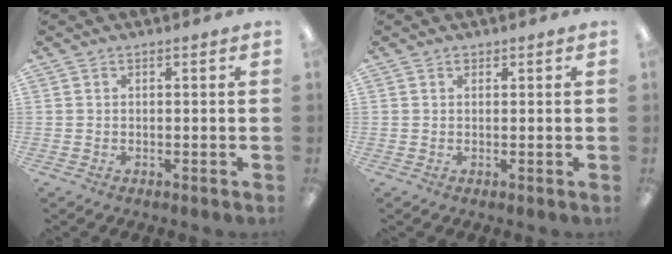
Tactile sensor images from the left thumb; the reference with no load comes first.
{"total": 0.9, "force": [0.6, 0.6, 0.2], "torque": [0.003, -0.002, 0.009]}